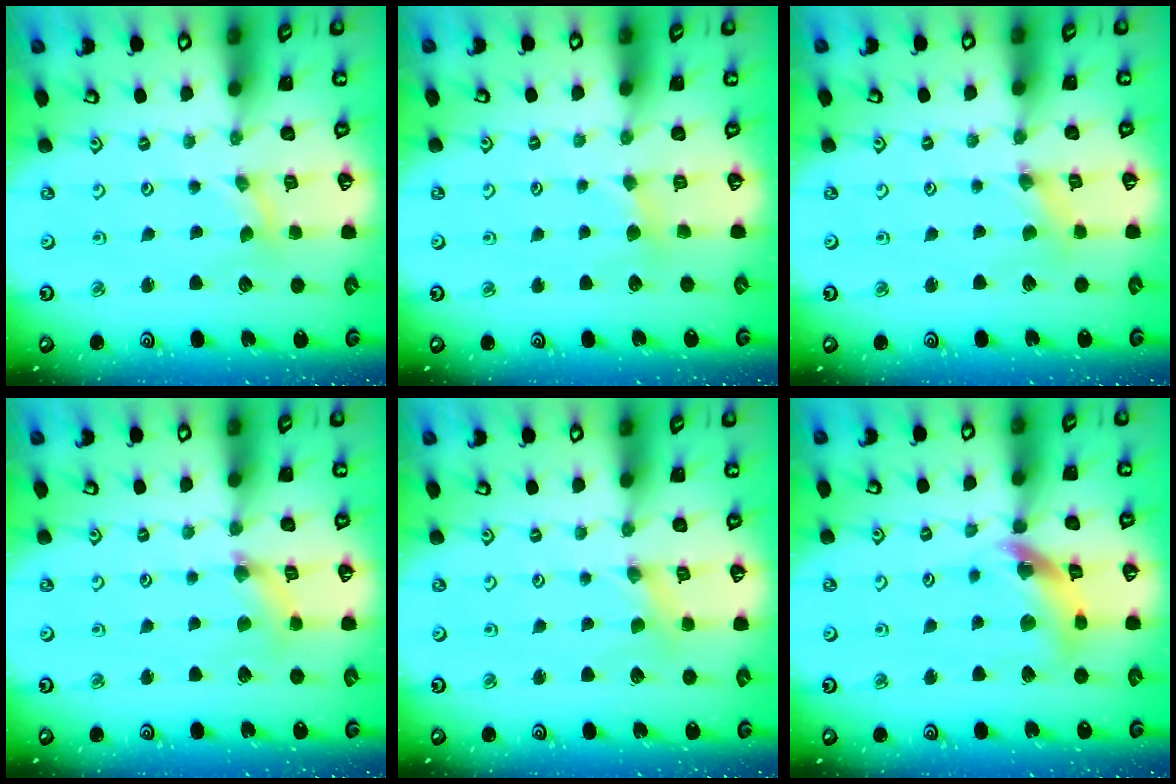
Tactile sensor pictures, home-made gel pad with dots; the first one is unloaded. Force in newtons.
{"total": 2.4, "press": 2.4, "slide": 0.3}
{"total": 1.5, "press": 1.5, "slide": 0.2}
{"total": 2.9, "press": 2.9, "slide": 0.3}
{"total": 0.0}
{"total": 13.1, "press": 13.0, "slide": 1.7}